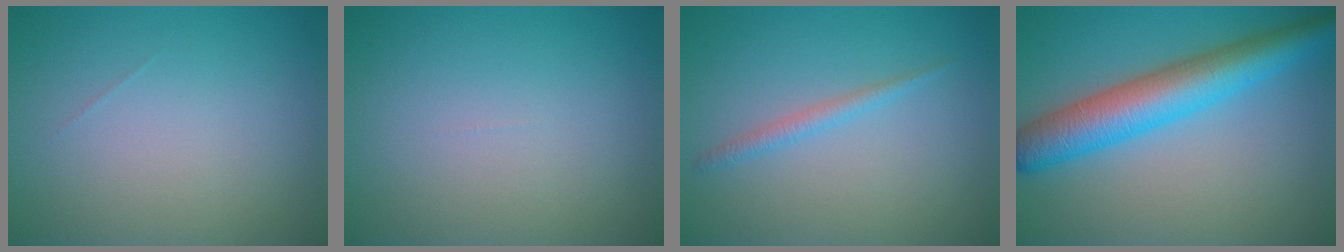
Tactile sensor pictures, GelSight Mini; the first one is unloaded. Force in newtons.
{"total": 0.0}
{"total": 1.2, "press": 1.2, "slide": 0.0}
{"total": 7.3, "press": 7.3, "slide": 0.2}